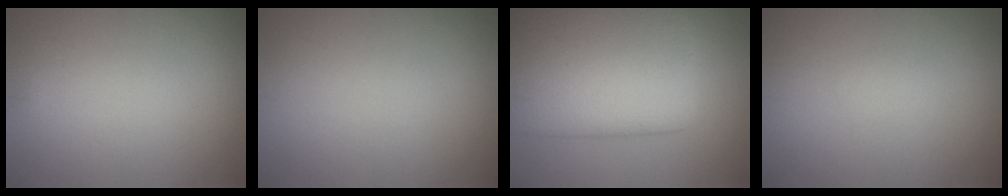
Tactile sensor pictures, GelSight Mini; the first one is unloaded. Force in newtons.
{"total": 0.0}
{"total": 11.7, "press": 11.6, "slide": 0.8}
{"total": 0.6, "press": 0.6, "slide": 0.1}